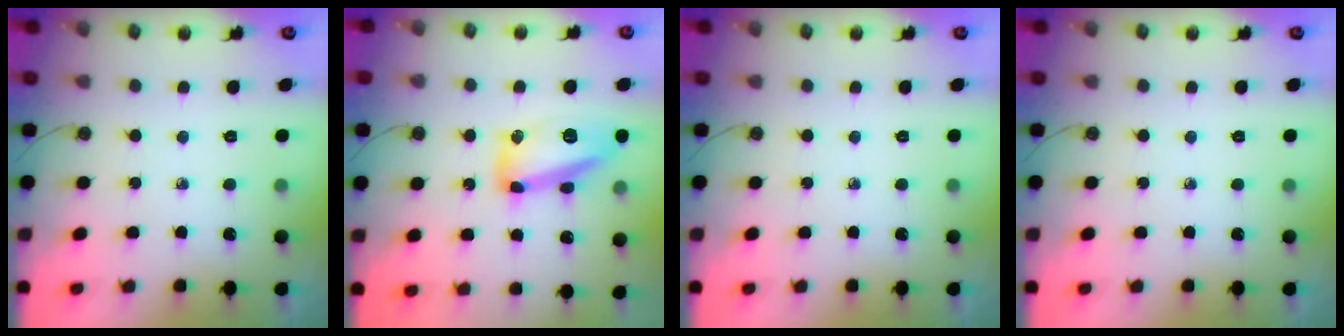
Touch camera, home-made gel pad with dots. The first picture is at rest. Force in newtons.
{"total": 14.2, "press": 14.2, "slide": 1.1}
{"total": 0.0}
{"total": 0.0}